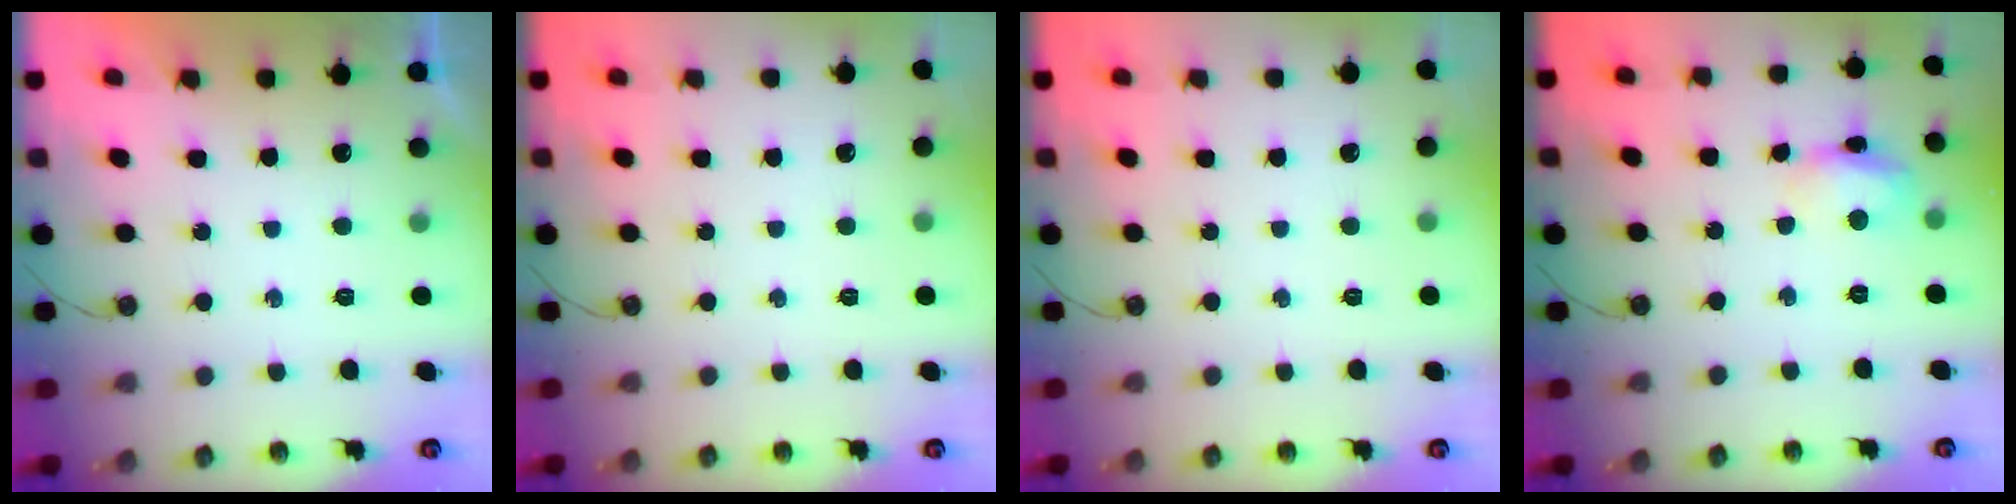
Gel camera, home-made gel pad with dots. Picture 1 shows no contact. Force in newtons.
{"total": 0.0}
{"total": 0.0}
{"total": 9.7, "press": 9.7, "slide": 0.7}